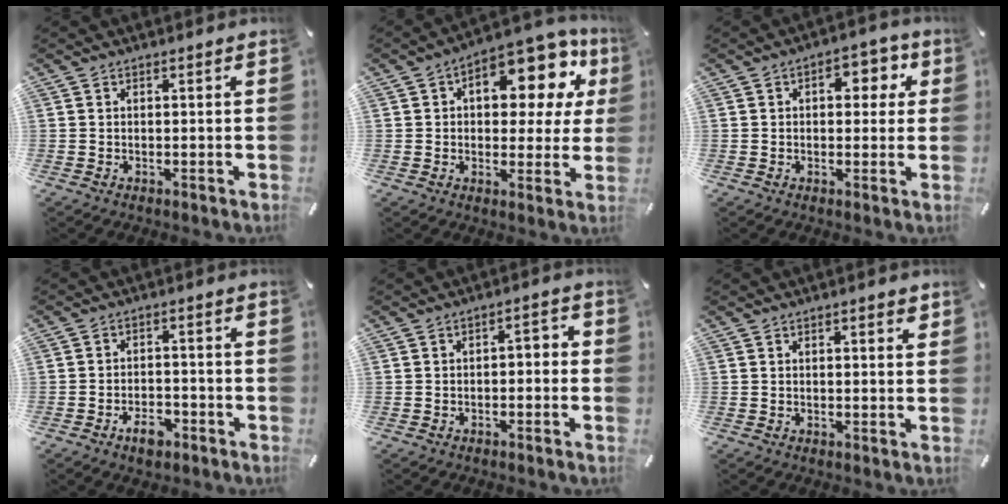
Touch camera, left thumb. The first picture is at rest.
{"total": 14.9, "force": [7.0, 7.4, 10.9], "torque": [-0.142, -0.052, 0.115]}
{"total": 6.5, "force": [1.4, 4.3, 4.7], "torque": [-0.050, -0.001, 0.011]}
{"total": 5.1, "force": [-3.3, 2.7, 2.8], "torque": [-0.055, 0.014, -0.061]}
{"total": 3.1, "force": [-2.2, 1.4, 1.7], "torque": [-0.029, 0.018, -0.044]}
{"total": 1.8, "force": [0.8, 0.6, 1.5], "torque": [-0.023, 0.001, 0.009]}